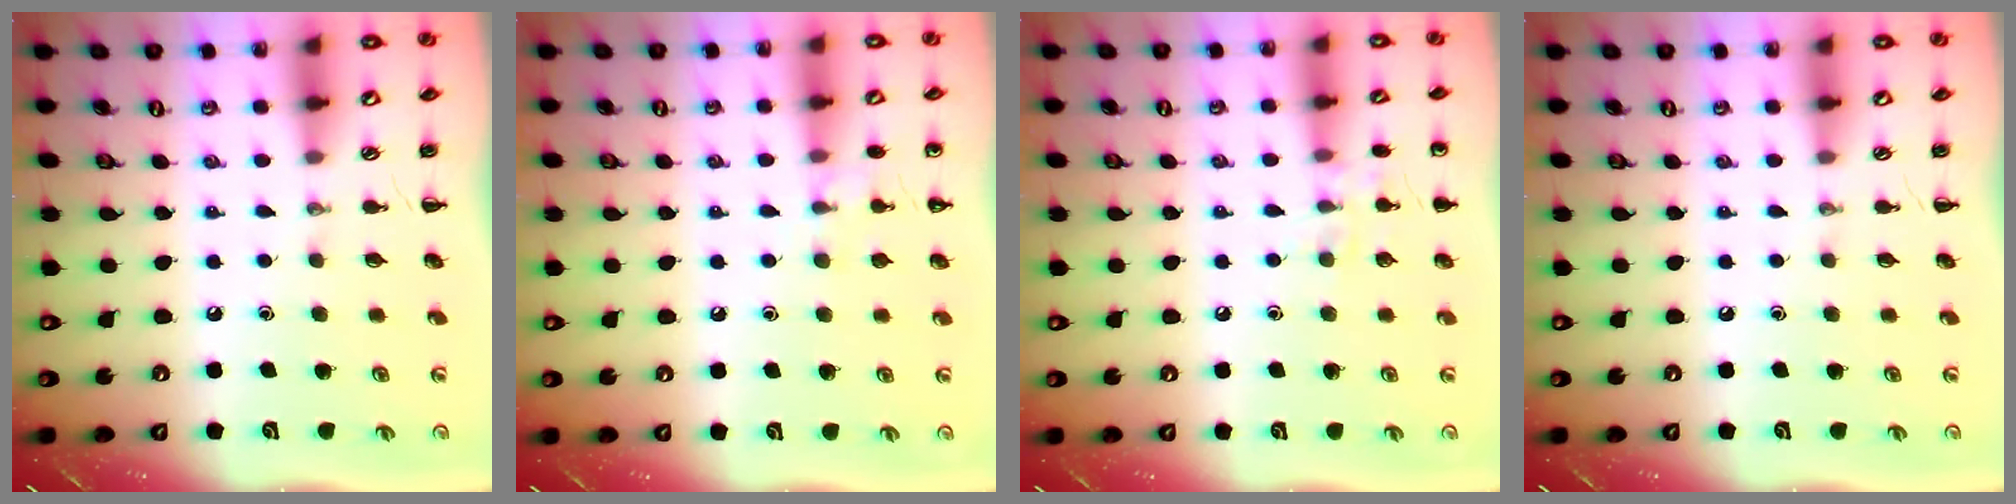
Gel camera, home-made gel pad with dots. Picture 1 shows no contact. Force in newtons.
{"total": 7.5, "press": 7.2, "slide": 2.0}
{"total": 6.9, "press": 6.5, "slide": 2.1}
{"total": 0.0}